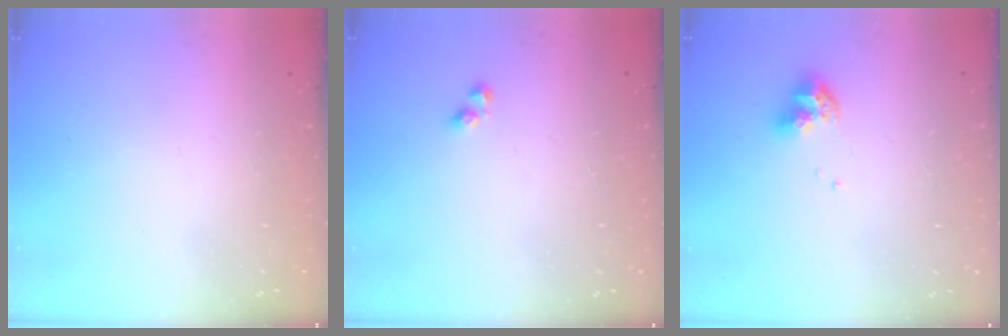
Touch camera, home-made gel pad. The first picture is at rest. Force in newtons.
{"total": 3.8, "press": 3.6, "slide": 1.2}
{"total": 9.5, "press": 9.4, "slide": 1.1}